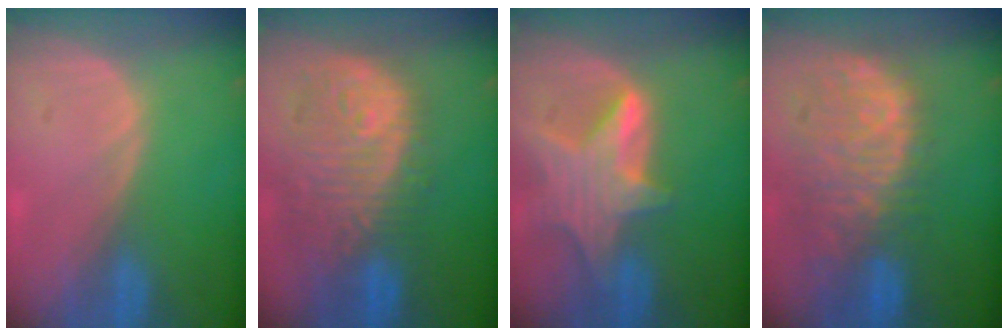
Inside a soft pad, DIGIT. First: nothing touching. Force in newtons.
{"total": 12.0, "press": 10.7, "slide": 5.5}
{"total": 8.0, "press": 7.2, "slide": 3.5}
{"total": 11.8, "press": 9.8, "slide": 6.5}